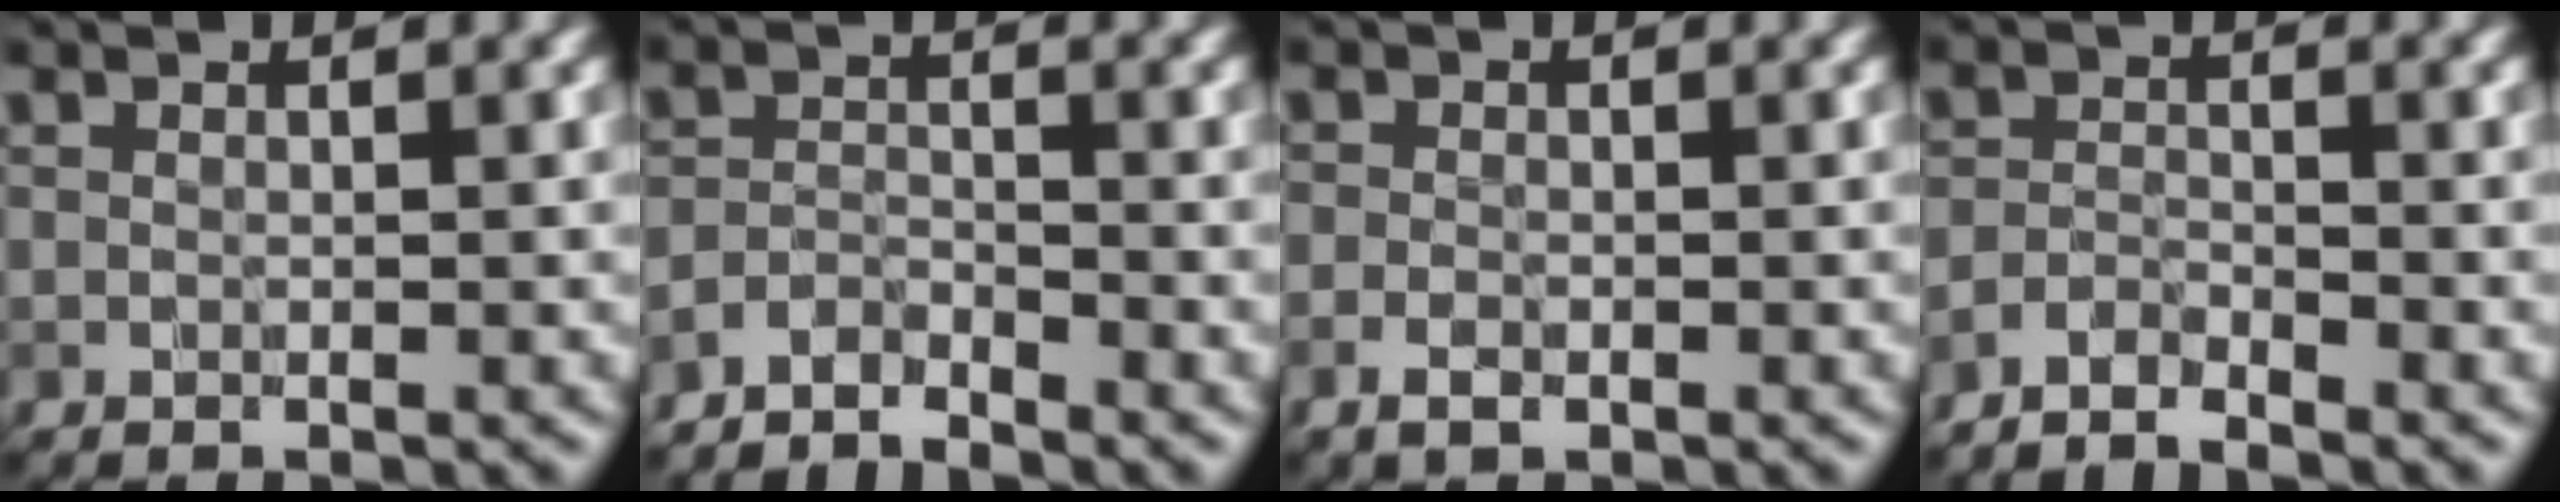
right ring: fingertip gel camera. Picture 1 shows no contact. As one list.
[{"total": 2.4, "force": [-2.4, 0.1, 0.2], "torque": [-0.003, 0.000, -0.054]}, {"total": 1.3, "force": [-0.6, 0.7, 0.9], "torque": [-0.015, 0.000, -0.015]}, {"total": 2.0, "force": [-1.9, 0.0, 0.3], "torque": [-0.004, 0.001, -0.045]}]